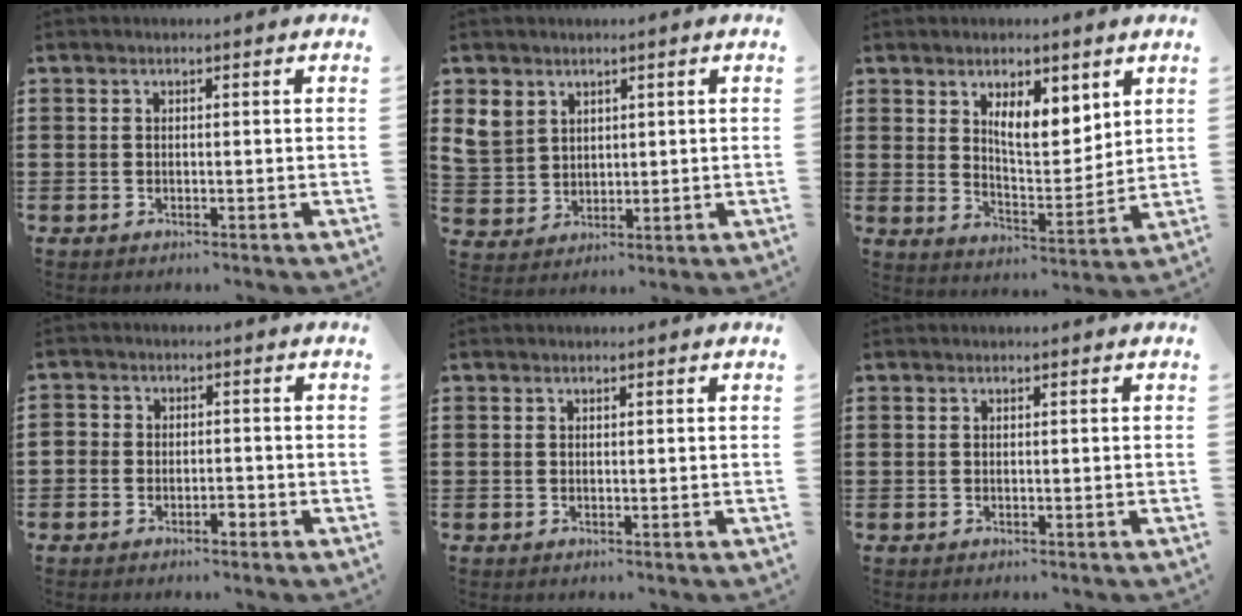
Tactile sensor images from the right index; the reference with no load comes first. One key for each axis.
{"total": 4.8, "fx": 2.9, "fy": 3.7, "fz": 0.8, "tx": -0.038, "ty": 0.009, "tz": 0.056}
{"total": 7.4, "fx": 4.7, "fy": 3.2, "fz": 4.8, "tx": -0.085, "ty": -0.018, "tz": 0.079}
{"total": 2.1, "fx": -1.6, "fy": 1.2, "fz": 0.6, "tx": -0.017, "ty": 0.005, "tz": -0.033}
{"total": 0.0}
{"total": 0.0}